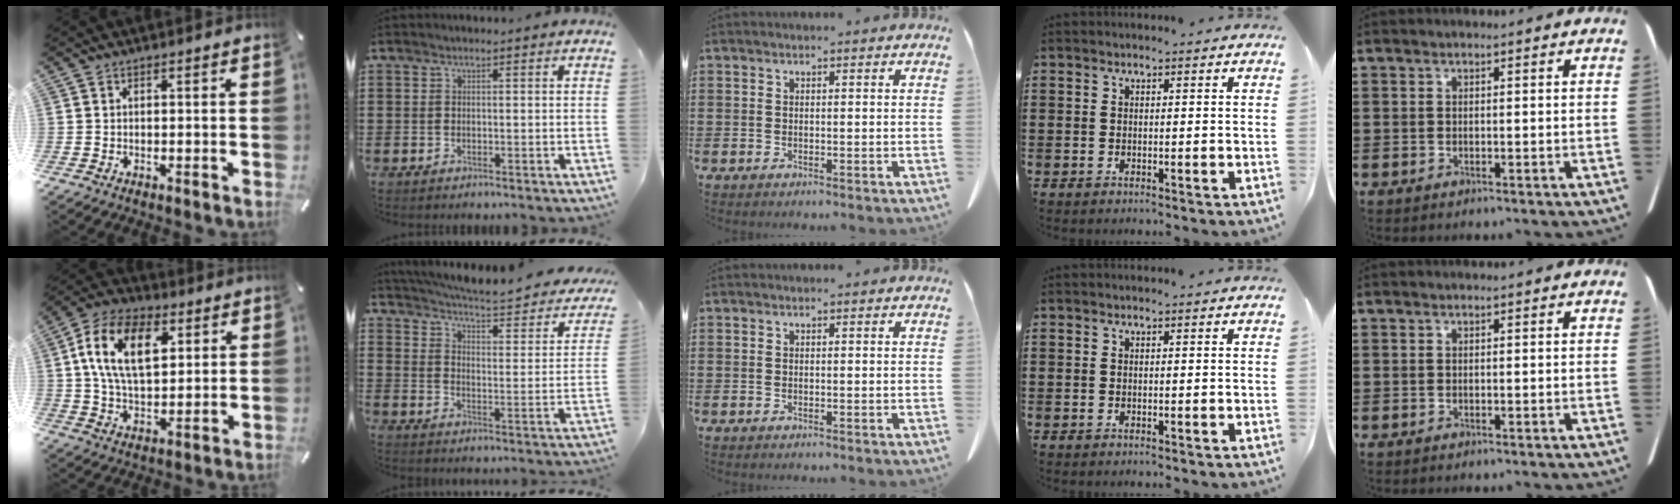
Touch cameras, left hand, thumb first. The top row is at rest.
{"thumb": {"total": 15.6, "force": [4.5, 9.5, 11.5], "torque": [-0.228, 0.008, 0.076]}, "index": {"total": 4.5, "force": [4.1, -0.2, 1.6], "torque": [-0.055, -0.041, 0.062]}}